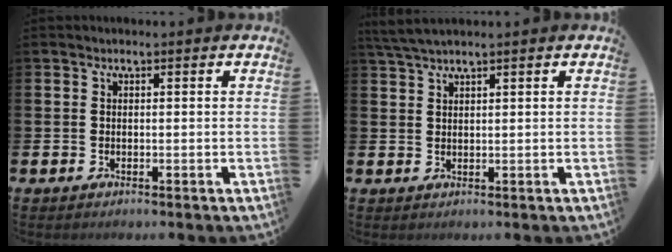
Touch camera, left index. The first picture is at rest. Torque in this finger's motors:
{"motor_torque": [-0.08, -0.23, 0.32, 0.11]}